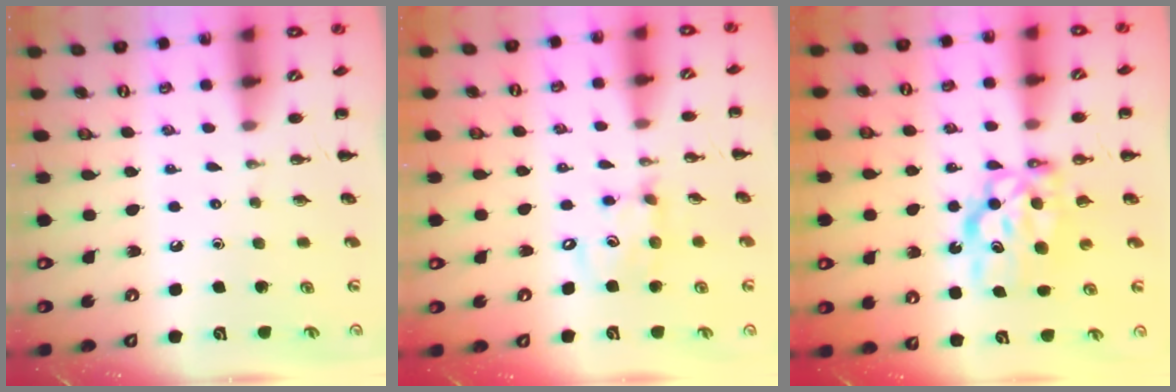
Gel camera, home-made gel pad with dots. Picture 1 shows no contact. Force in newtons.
{"total": 9.6, "press": 9.5, "slide": 1.9}
{"total": 8.3, "press": 8.2, "slide": 1.6}